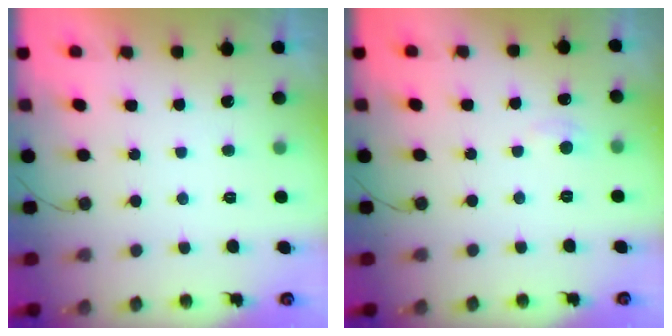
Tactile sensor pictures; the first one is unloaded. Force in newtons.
{"total": 2.5, "press": 2.4, "slide": 0.4}